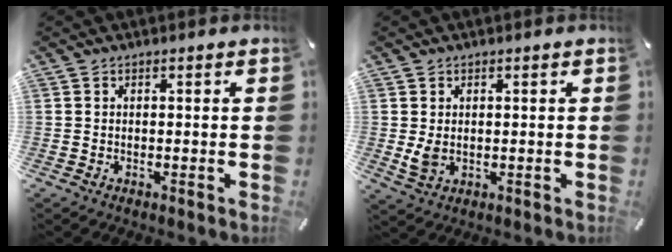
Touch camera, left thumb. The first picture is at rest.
{"total": 3.6, "force": [0.4, 2.8, 2.3], "torque": [-0.048, -0.005, 0.005]}